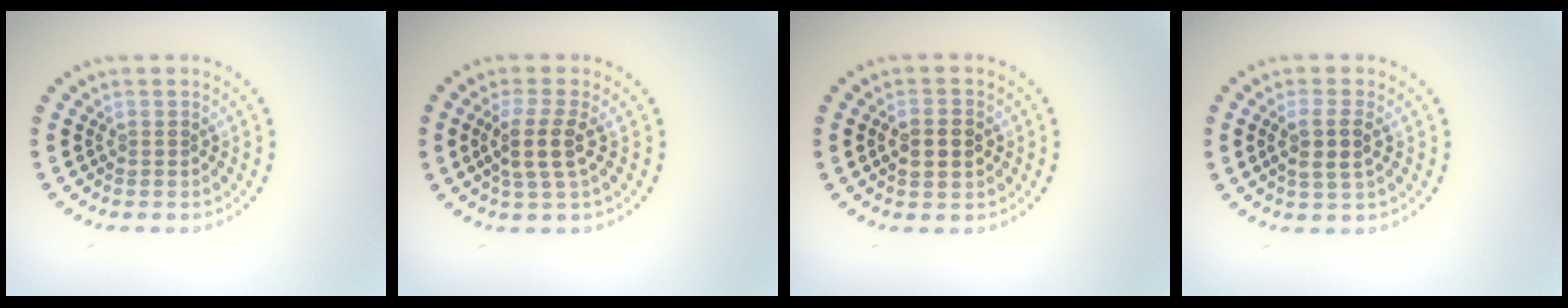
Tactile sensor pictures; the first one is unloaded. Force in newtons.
{"total": 2.9, "press": 2.4, "slide": 1.6}
{"total": 2.6, "press": 2.6, "slide": 0.1}
{"total": 2.7, "press": 2.4, "slide": 1.1}